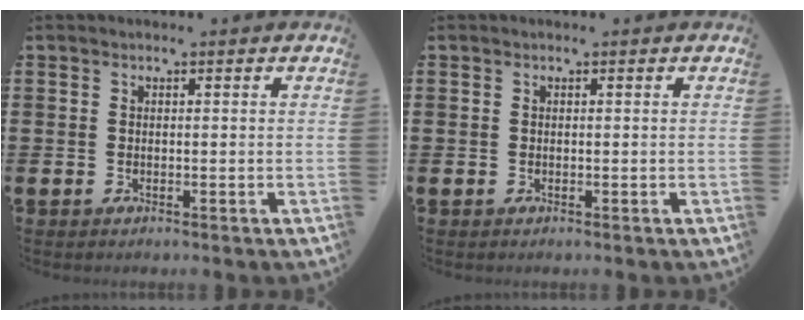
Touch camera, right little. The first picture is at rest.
{"total": 0.0}